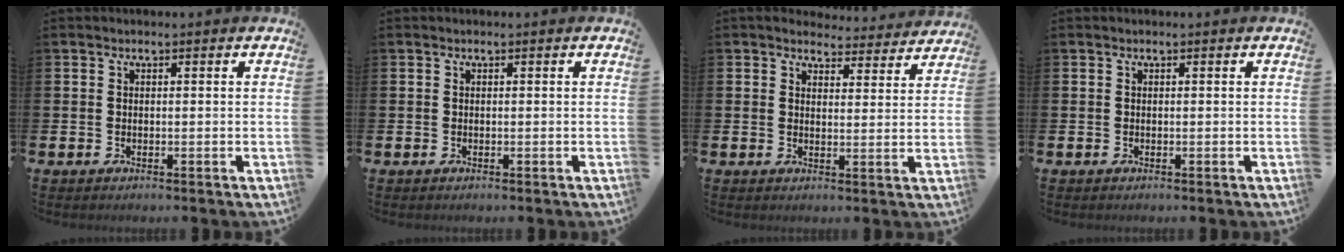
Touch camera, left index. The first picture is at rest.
{"total": 0.0}
{"total": 4.4, "force": [4.3, 0.9, 0.2], "torque": [-0.012, -0.039, 0.073]}
{"total": 0.0}